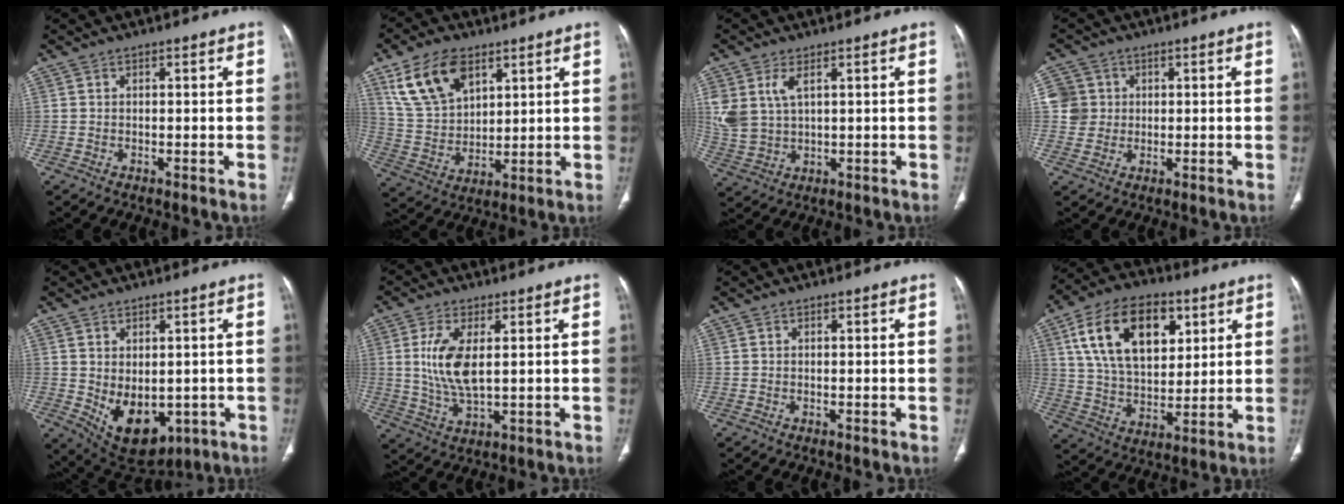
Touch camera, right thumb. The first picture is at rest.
{"total": 13.6, "force": [7.3, 8.0, 8.1], "torque": [-0.132, -0.022, 0.153]}
{"total": 7.2, "force": [2.7, 4.0, 5.3], "torque": [-0.119, -0.005, 0.066]}
{"total": 5.5, "force": [0.9, 5.4, 0.8], "torque": [0.011, 0.005, 0.014]}
{"total": 11.4, "force": [-2.1, 7.3, 8.5], "torque": [-0.107, -0.007, -0.001]}
{"total": 9.1, "force": [1.6, 3.9, 8.0], "torque": [-0.172, -0.015, 0.038]}
{"total": 0.0}
{"total": 19.7, "force": [7.5, 11.9, 13.9], "torque": [-0.207, -0.018, 0.133]}